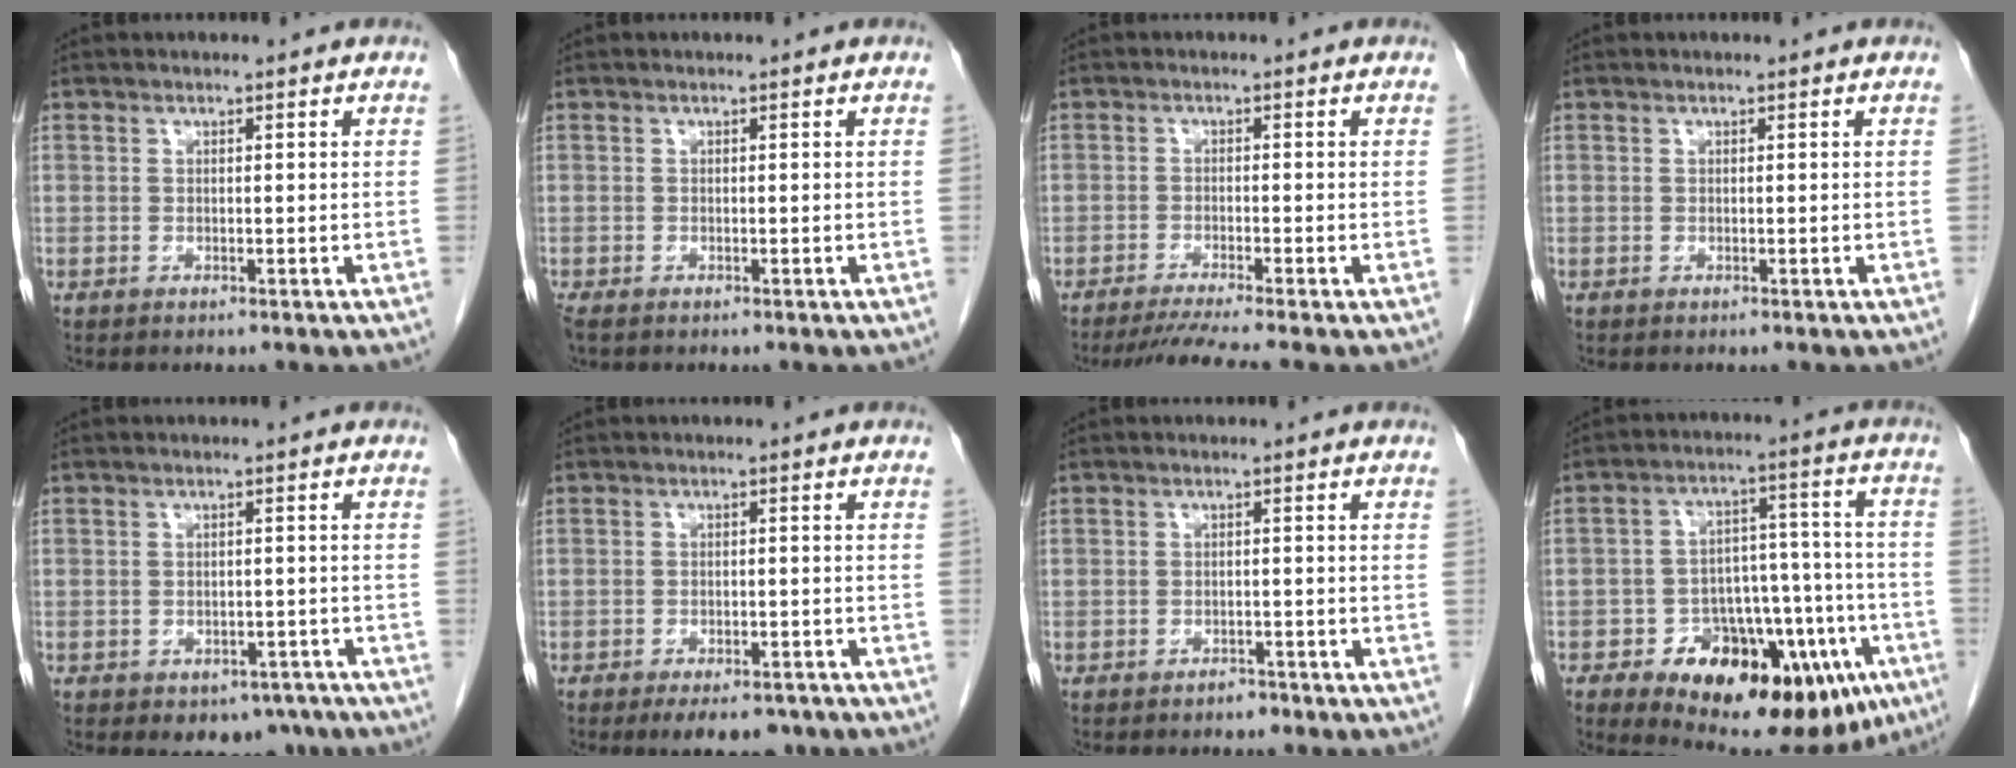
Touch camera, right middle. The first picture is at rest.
{"total": 1.6, "force": [-1.2, 0.7, 0.8], "torque": [-0.019, -0.005, -0.019]}
{"total": 5.7, "force": [-4.7, -1.5, 2.8], "torque": [-0.044, -0.019, -0.080]}
{"total": 0.0}
{"total": 5.3, "force": [-3.6, 3.3, 2.0], "torque": [-0.008, 0.006, -0.043]}
{"total": 6.8, "force": [-5.2, 2.9, 3.4], "torque": [-0.039, 0.001, -0.073]}
{"total": 1.4, "force": [-1.1, 0.6, 0.4], "torque": [-0.008, 0.002, -0.016]}
{"total": 22.8, "force": [-11.5, 10.1, 16.9], "torque": [-0.192, 0.033, -0.156]}